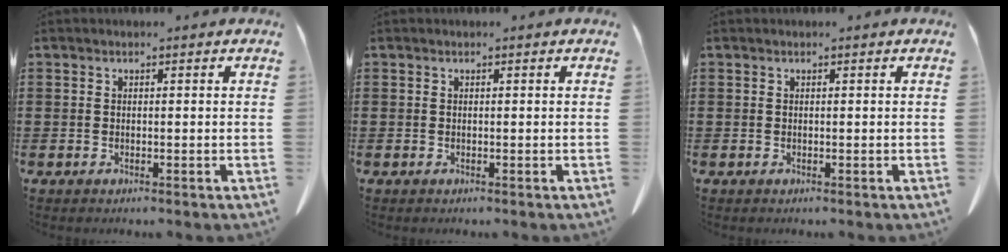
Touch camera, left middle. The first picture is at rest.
{"total": 0.0}
{"total": 0.0}